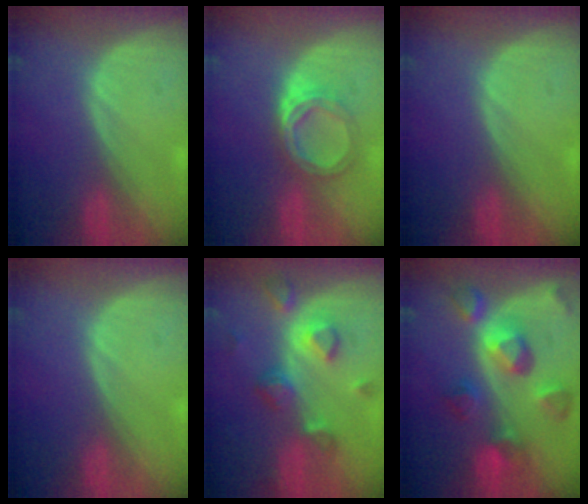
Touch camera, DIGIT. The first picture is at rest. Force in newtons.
{"total": 5.6, "press": 5.0, "slide": 2.6}
{"total": 0.0}
{"total": 0.0}
{"total": 7.8, "press": 7.0, "slide": 3.5}
{"total": 10.4, "press": 9.2, "slide": 4.9}